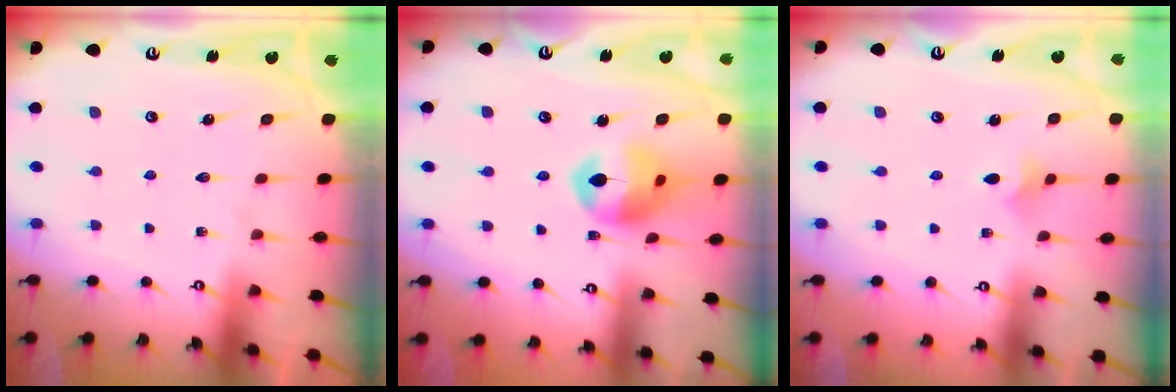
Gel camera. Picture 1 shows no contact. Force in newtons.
{"total": 12.8, "press": 12.7, "slide": 2.0}
{"total": 3.3, "press": 3.3, "slide": 0.8}